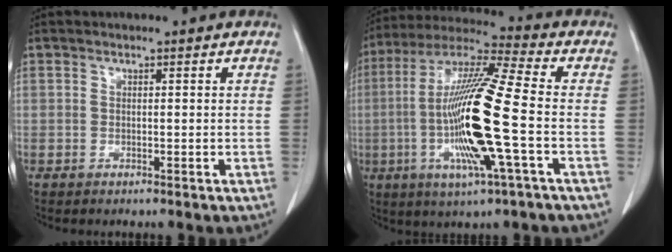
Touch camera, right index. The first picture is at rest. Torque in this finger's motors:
{"motor_torque": [2.14, 0.00, 0.64, 0.21]}